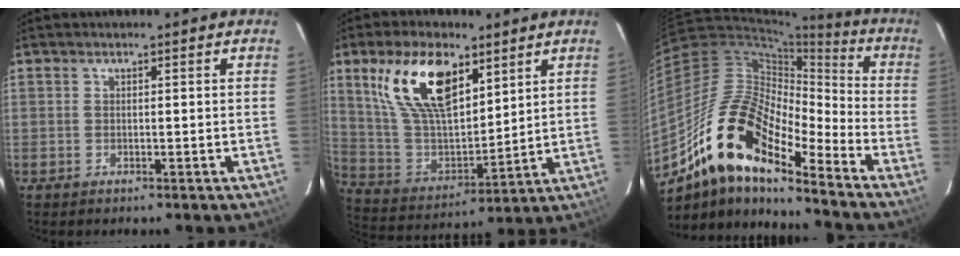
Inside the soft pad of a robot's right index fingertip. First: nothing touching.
{"total": 18.7, "force": [9.8, 9.1, 13.1], "torque": [-0.256, 0.013, 0.199]}
{"total": 18.9, "force": [-13.0, 6.2, 12.2], "torque": [-0.210, -0.008, -0.261]}